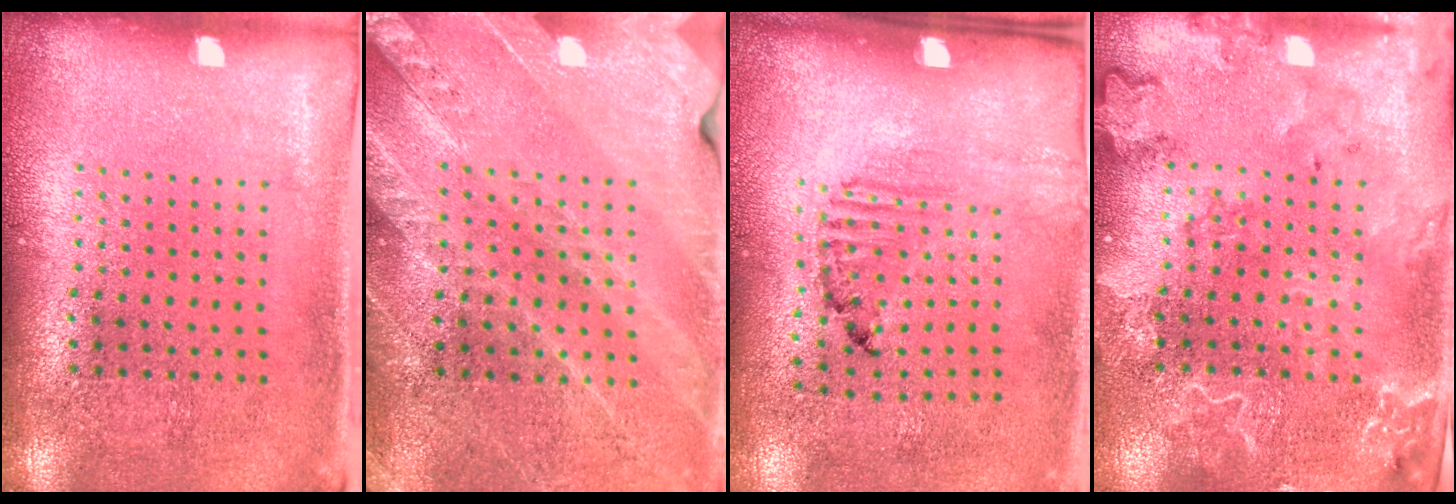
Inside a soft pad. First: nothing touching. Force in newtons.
{"total": 2.9, "press": 2.7, "slide": 0.9}
{"total": 1.6, "press": 1.1, "slide": 1.2}
{"total": 2.6, "press": 2.4, "slide": 1.0}